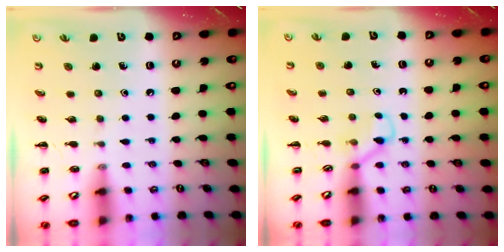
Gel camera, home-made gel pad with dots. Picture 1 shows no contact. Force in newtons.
{"total": 2.5, "press": 2.3, "slide": 0.9}